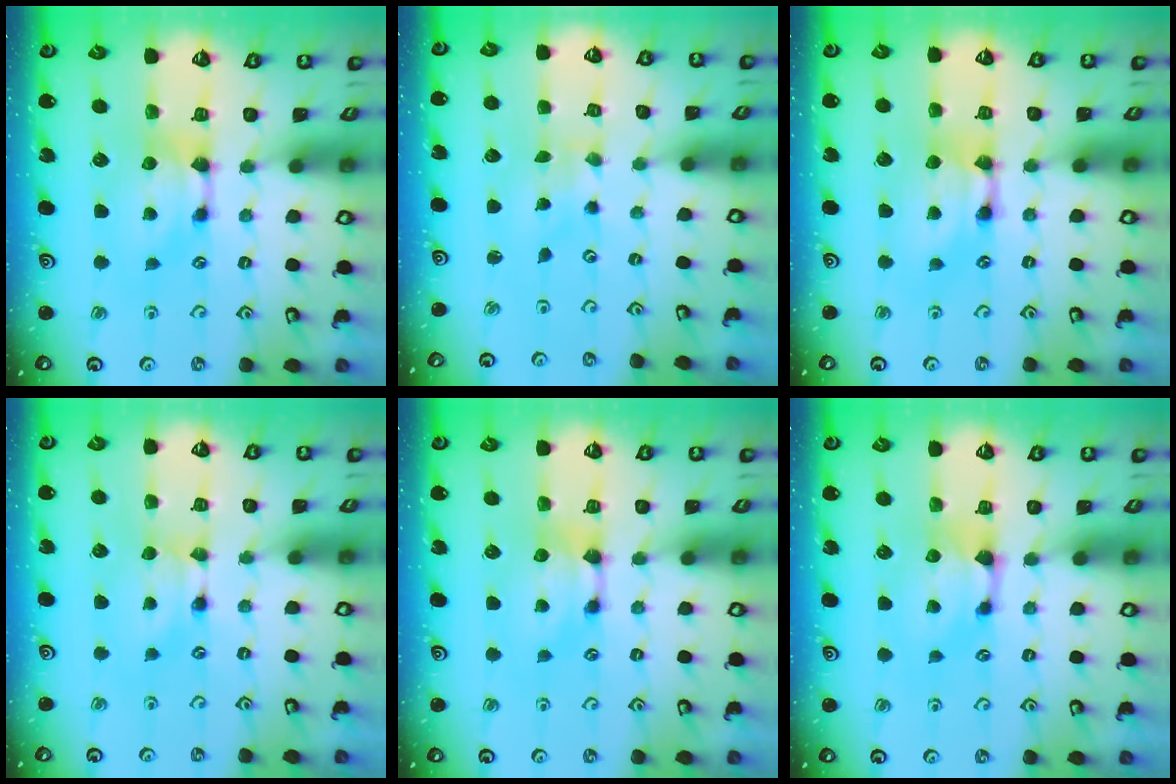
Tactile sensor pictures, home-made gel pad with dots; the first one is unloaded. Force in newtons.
{"total": 4.9, "press": 4.9, "slide": 0.5}
{"total": 2.2, "press": 2.2, "slide": 0.1}
{"total": 0.0}
{"total": 0.0}
{"total": 0.9, "press": 0.6, "slide": 0.7}